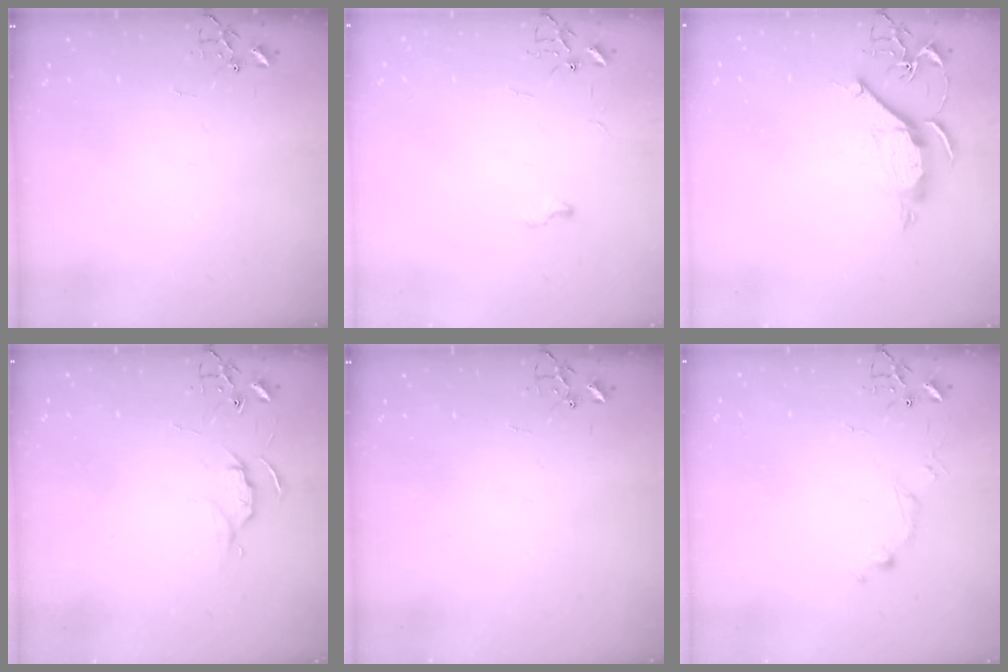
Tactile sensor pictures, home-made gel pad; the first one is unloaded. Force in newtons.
{"total": 4.6, "press": 4.6, "slide": 0.3}
{"total": 10.3, "press": 10.3, "slide": 0.6}
{"total": 5.7, "press": 5.6, "slide": 0.6}
{"total": 0.0}
{"total": 6.6, "press": 6.6, "slide": 0.6}